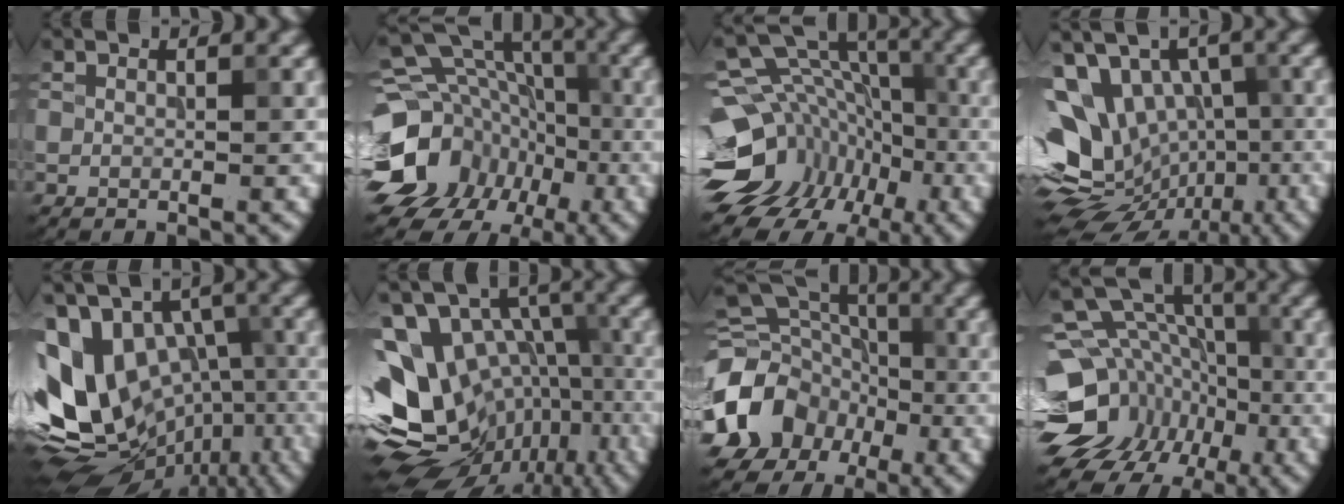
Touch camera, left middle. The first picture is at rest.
{"total": 12.1, "force": [-3.2, 10.3, 5.7], "torque": [-0.126, 0.000, -0.062]}
{"total": 11.9, "force": [-5.0, 9.3, 5.5], "torque": [-0.112, 0.013, -0.077]}
{"total": 14.0, "force": [-1.3, 11.3, 8.2], "torque": [-0.149, 0.011, -0.010]}
{"total": 13.9, "force": [-1.3, 9.5, 10.0], "torque": [-0.182, -0.013, 0.009]}
{"total": 14.9, "force": [-2.9, 11.1, 9.6], "torque": [-0.163, 0.003, 0.001]}
{"total": 14.4, "force": [-5.8, 11.7, 6.0], "torque": [-0.139, -0.028, -0.109]}
{"total": 11.7, "force": [-3.8, 9.7, 5.3], "torque": [-0.107, 0.001, -0.063]}